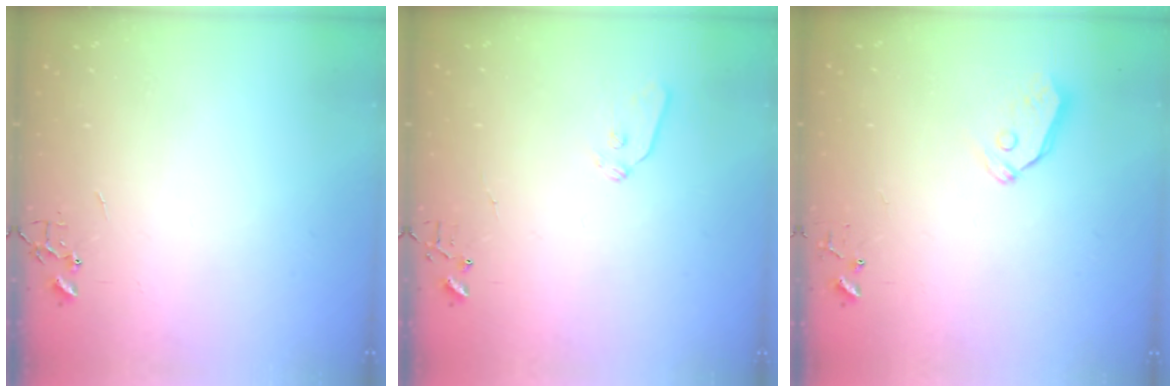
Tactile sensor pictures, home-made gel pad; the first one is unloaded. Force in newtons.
{"total": 6.0, "press": 5.9, "slide": 0.8}
{"total": 4.8, "press": 4.8, "slide": 0.4}